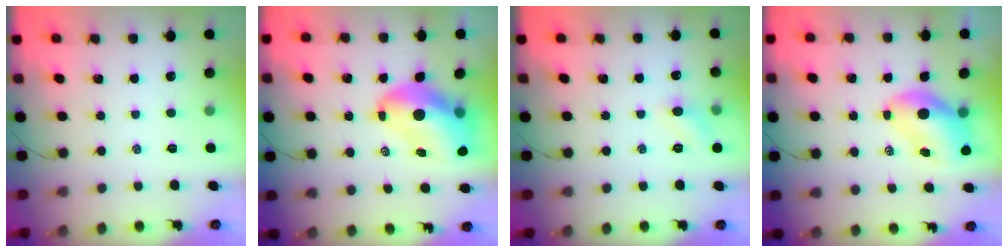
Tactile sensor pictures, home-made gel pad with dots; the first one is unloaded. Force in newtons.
{"total": 13.0, "press": 12.4, "slide": 3.8}
{"total": 5.8, "press": 5.5, "slide": 1.9}
{"total": 7.9, "press": 7.6, "slide": 2.4}